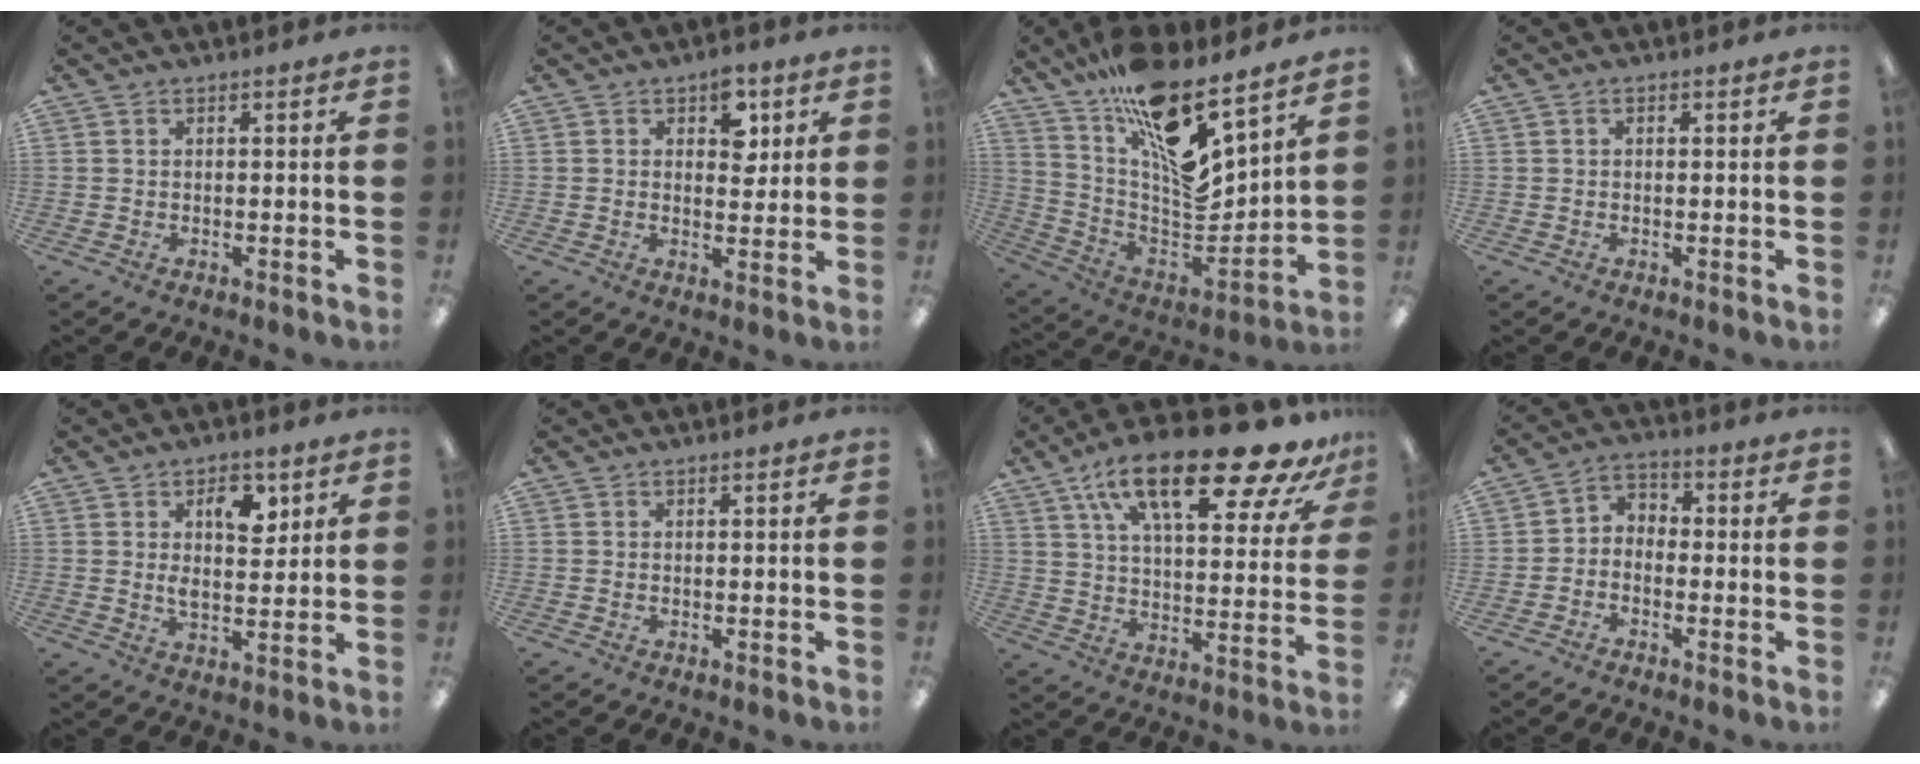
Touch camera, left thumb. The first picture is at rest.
{"total": 7.3, "force": [2.7, 4.3, 5.3], "torque": [-0.052, -0.010, 0.039]}
{"total": 17.5, "force": [11.5, 5.1, 12.1], "torque": [-0.186, -0.108, 0.194]}
{"total": 0.7, "force": [0.0, 0.4, 0.6], "torque": [-0.011, 0.001, 0.001]}
{"total": 7.6, "force": [3.4, 4.1, 5.4], "torque": [-0.069, -0.011, 0.051]}
{"total": 0.0}
{"total": 23.7, "force": [15.8, 7.2, 16.2], "torque": [-0.255, -0.091, 0.254]}
{"total": 3.8, "force": [-2.7, 2.5, 1.1], "torque": [-0.021, 0.010, -0.055]}